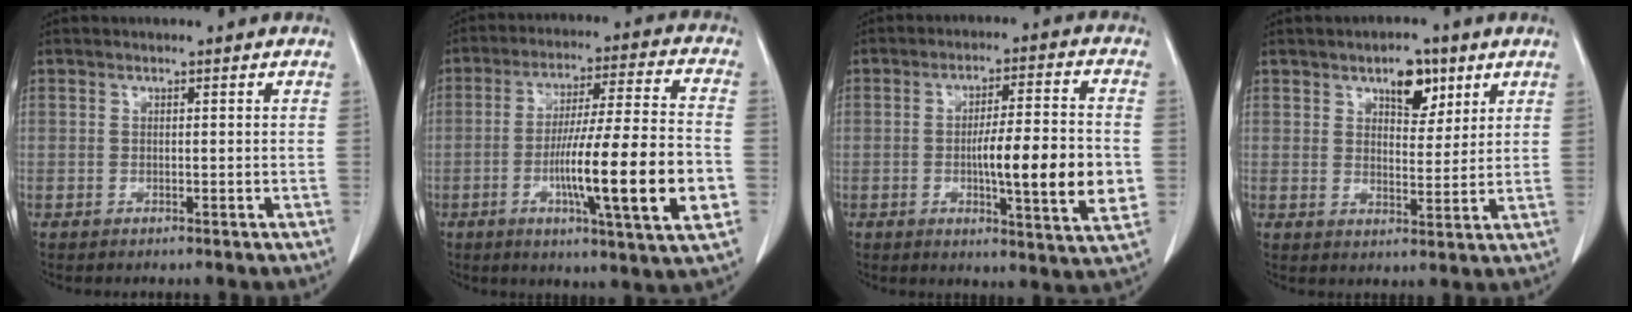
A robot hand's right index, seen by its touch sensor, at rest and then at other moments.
{"total": 18.5, "force": [-4.7, 0.5, 17.9], "torque": [-0.269, -0.007, -0.073]}
{"total": 13.3, "force": [-1.8, 1.3, 13.1], "torque": [-0.194, -0.004, -0.029]}
{"total": 6.0, "force": [3.6, 2.8, 4.0], "torque": [-0.057, 0.003, 0.055]}